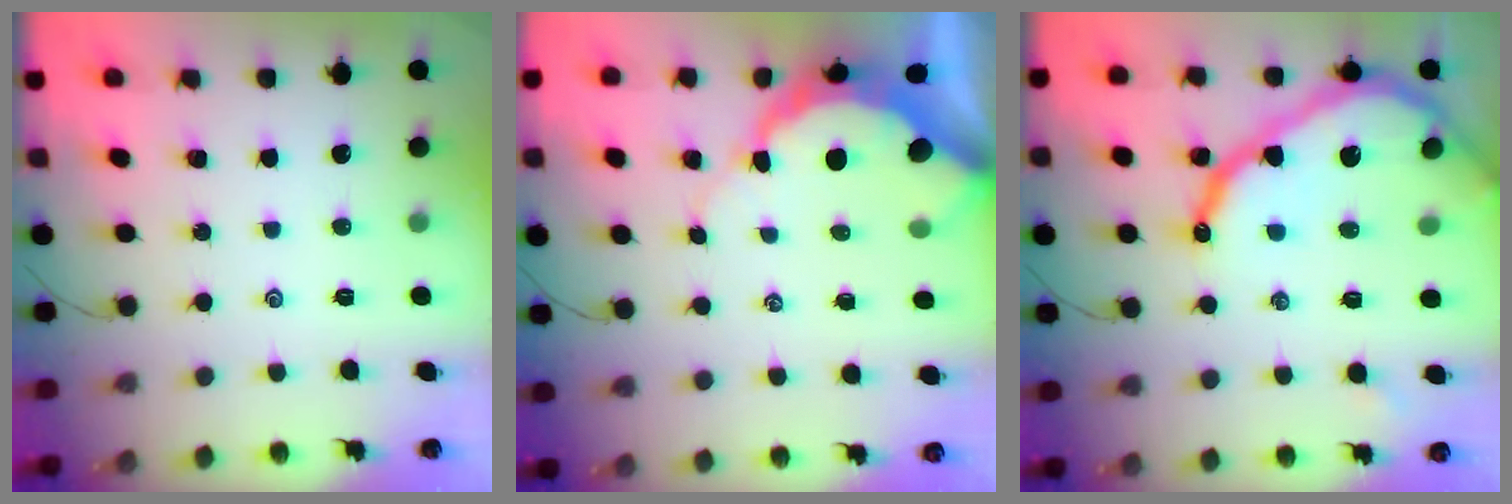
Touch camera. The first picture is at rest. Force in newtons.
{"total": 9.0, "press": 9.0, "slide": 0.9}
{"total": 18.7, "press": 18.6, "slide": 1.1}